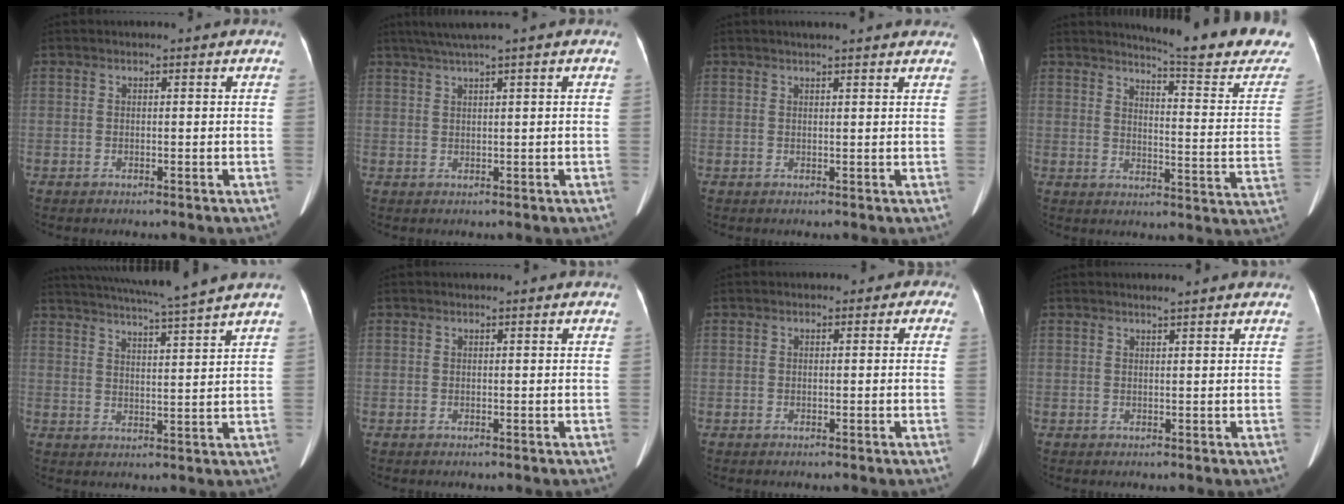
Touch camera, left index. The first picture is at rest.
{"total": 3.4, "force": [2.3, -0.9, 2.4], "torque": [-0.052, 0.011, 0.049]}
{"total": 8.1, "force": [7.1, 1.0, 3.6], "torque": [-0.045, 0.020, 0.077]}
{"total": 18.3, "force": [17.2, 0.2, 6.3], "torque": [-0.079, -0.112, 0.191]}
{"total": 13.6, "force": [12.0, -1.8, 6.1], "torque": [-0.107, -0.011, 0.172]}
{"total": 0.0}
{"total": 1.2, "force": [-0.1, 1.0, 0.6], "torque": [0.000, 0.006, -0.012]}
{"total": 2.4, "force": [2.1, 0.0, 1.0], "torque": [-0.016, 0.012, 0.025]}